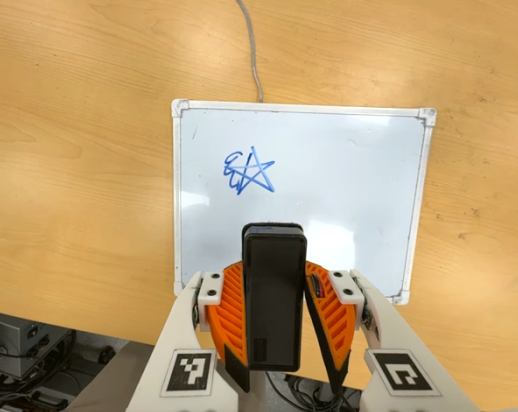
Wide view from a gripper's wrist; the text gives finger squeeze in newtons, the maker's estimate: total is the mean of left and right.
{"total": 5.8, "left": 4.2, "right": 7.4}